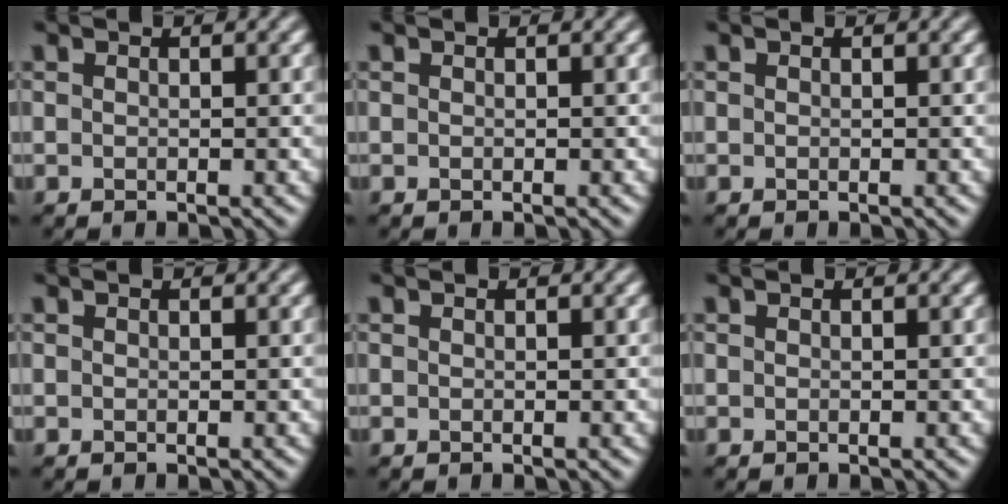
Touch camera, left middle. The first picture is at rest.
{"total": 0.0}
{"total": 0.0}
{"total": 0.0}
{"total": 0.0}
{"total": 0.0}